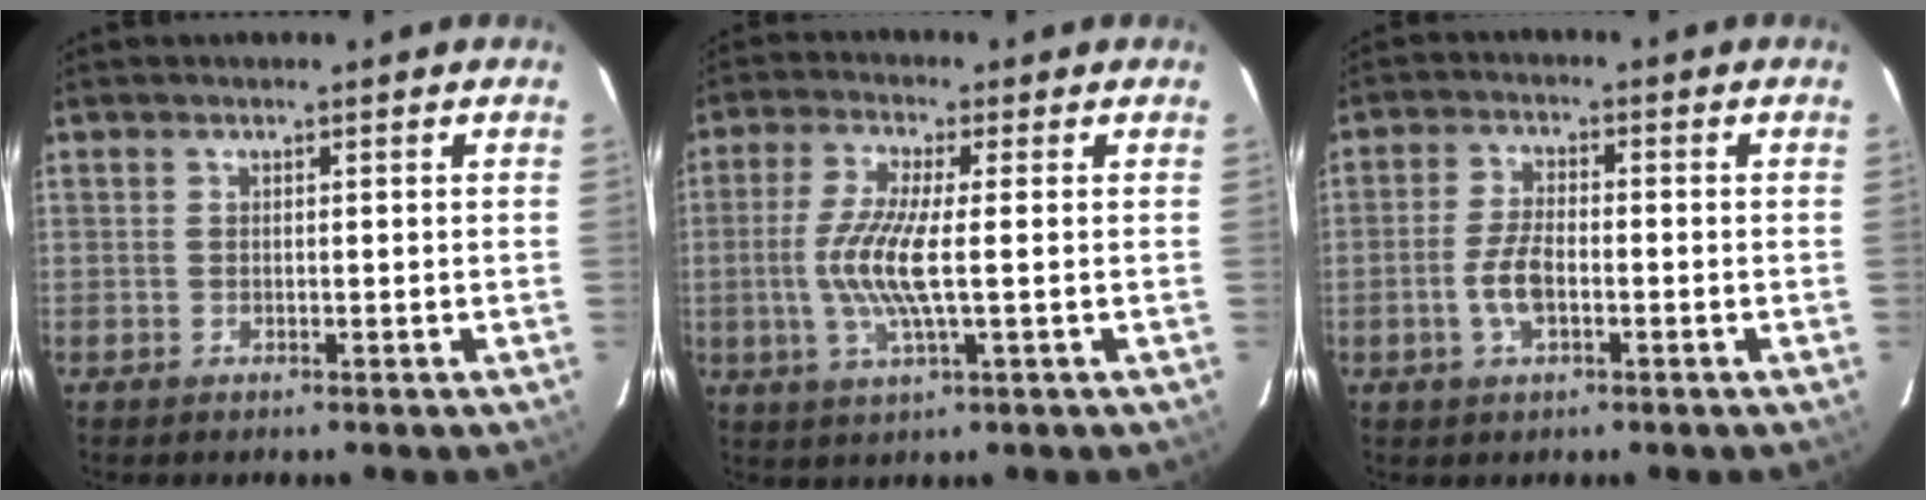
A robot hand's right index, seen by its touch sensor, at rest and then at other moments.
{"total": 9.3, "force": [-0.7, 1.3, 9.2], "torque": [-0.190, -0.005, -0.015]}
{"total": 5.7, "force": [-1.8, 2.4, 4.8], "torque": [-0.104, 0.003, -0.034]}